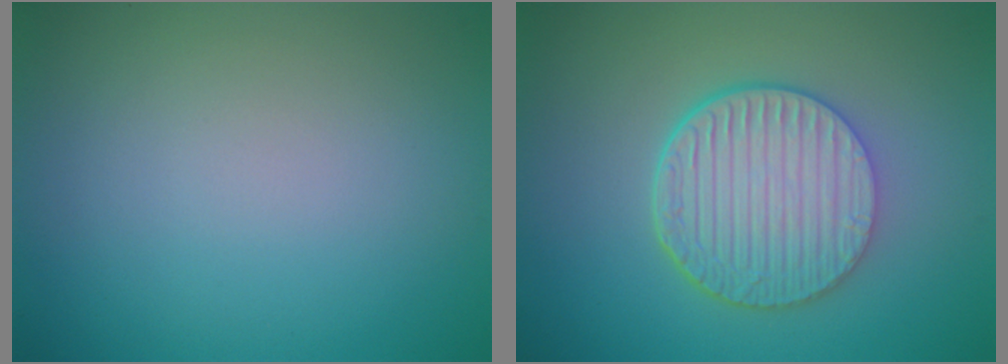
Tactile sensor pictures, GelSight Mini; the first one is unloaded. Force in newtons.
{"total": 6.4, "press": 4.6, "slide": 4.5}